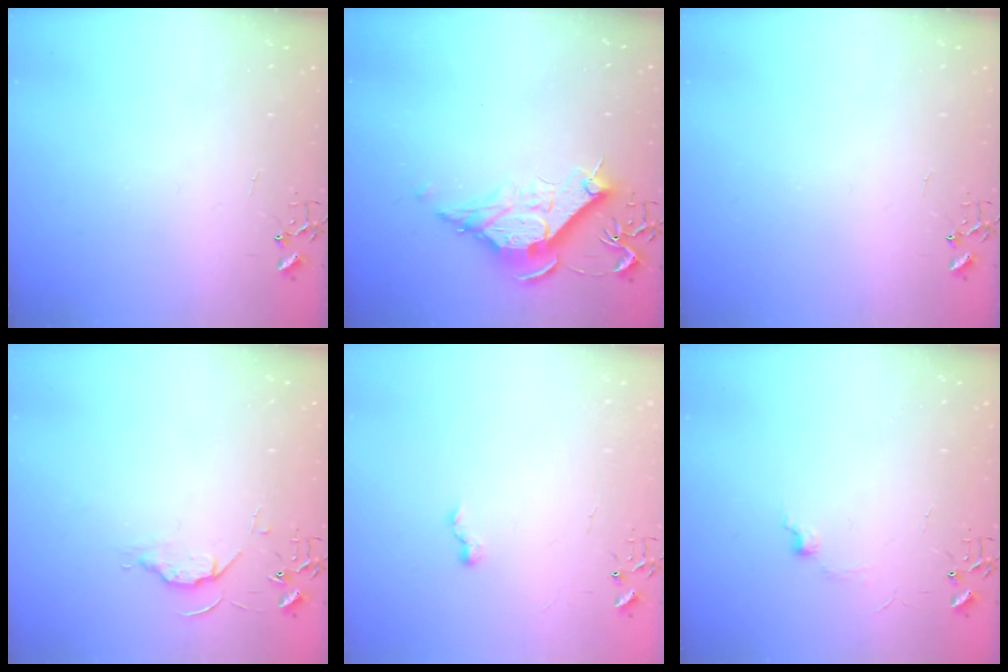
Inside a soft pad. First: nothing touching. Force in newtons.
{"total": 10.8, "press": 10.8, "slide": 0.3}
{"total": 0.0}
{"total": 5.7, "press": 5.6, "slide": 0.8}
{"total": 5.7, "press": 5.6, "slide": 0.7}
{"total": 5.3, "press": 5.2, "slide": 0.7}